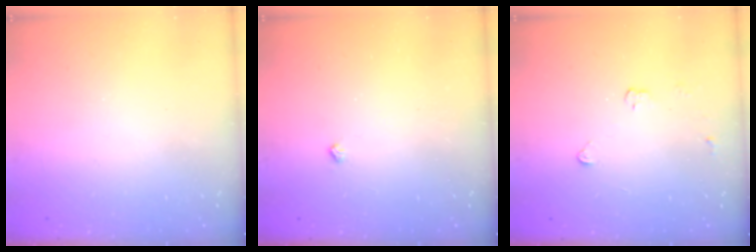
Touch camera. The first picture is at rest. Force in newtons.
{"total": 2.6, "press": 2.5, "slide": 0.5}
{"total": 2.9, "press": 2.9, "slide": 0.4}